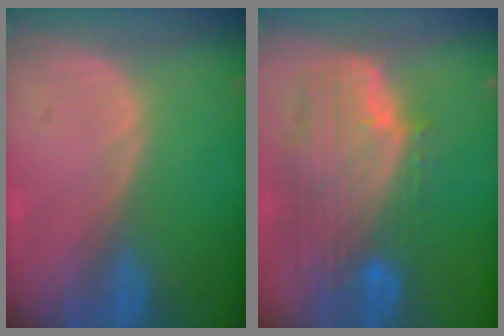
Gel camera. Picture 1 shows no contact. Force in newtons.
{"total": 11.5, "press": 9.8, "slide": 6.0}